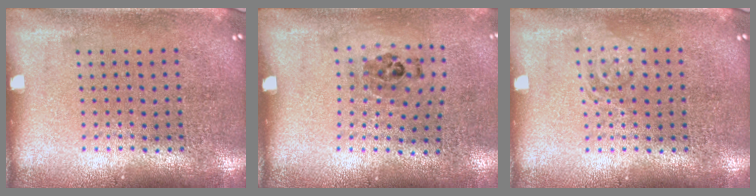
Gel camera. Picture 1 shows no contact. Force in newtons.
{"total": 1.1, "press": 0.7, "slide": 0.8}
{"total": 1.5, "press": 1.5, "slide": 0.3}